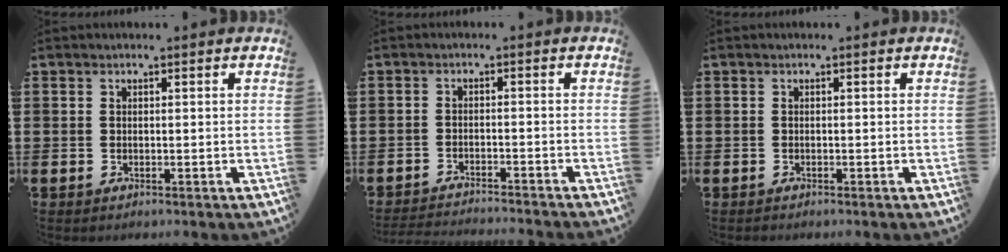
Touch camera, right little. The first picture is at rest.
{"total": 2.0, "force": [-2.0, -0.3, 0.1], "torque": [-0.003, 0.002, -0.041]}
{"total": 0.0}